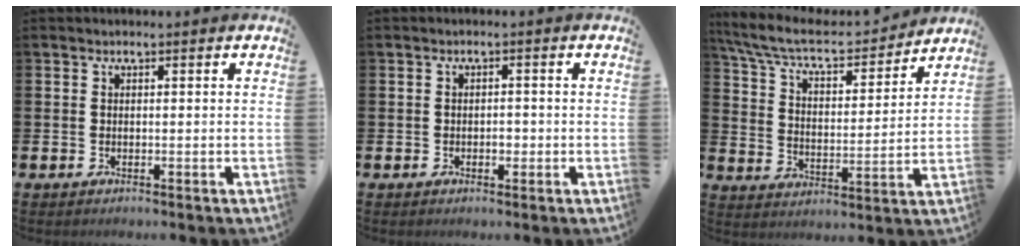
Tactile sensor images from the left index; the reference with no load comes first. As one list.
[{"total": 1.2, "force": [-0.3, 0.9, 0.8], "torque": [0.008, -0.006, -0.012]}, {"total": 8.4, "force": [7.5, 2.3, 3.2], "torque": [-0.098, -0.051, 0.126]}]